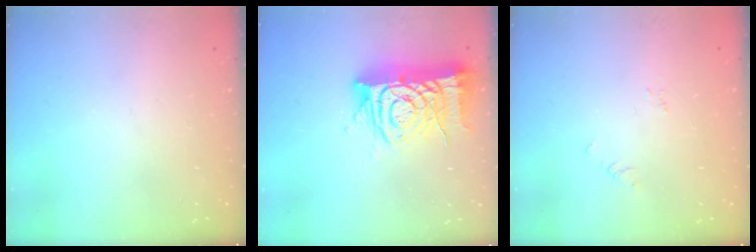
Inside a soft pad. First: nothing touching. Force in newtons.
{"total": 17.8, "press": 17.7, "slide": 2.0}
{"total": 3.1, "press": 3.1, "slide": 0.5}